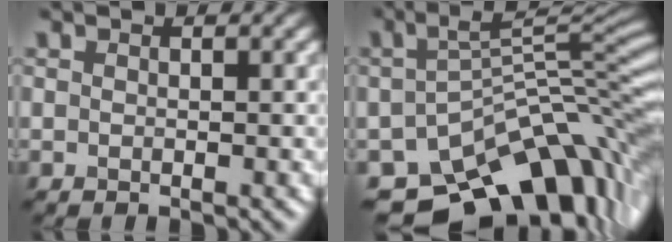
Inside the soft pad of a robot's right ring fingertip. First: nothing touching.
{"total": 12.9, "force": [-7.8, 6.0, 8.3], "torque": [-0.133, -0.008, -0.115]}